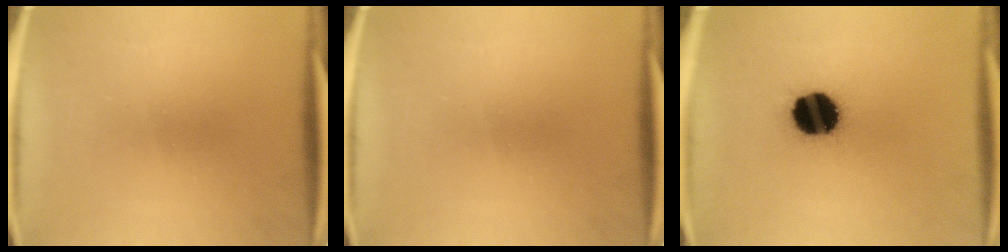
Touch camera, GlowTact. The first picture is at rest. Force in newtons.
{"total": 0.0}
{"total": 14.7}